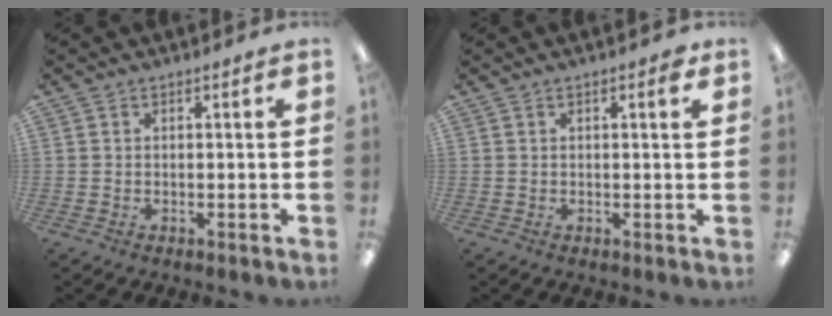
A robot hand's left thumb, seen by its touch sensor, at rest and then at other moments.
{"total": 1.7, "force": [0.8, 0.4, 1.5], "torque": [-0.023, 0.000, 0.011]}